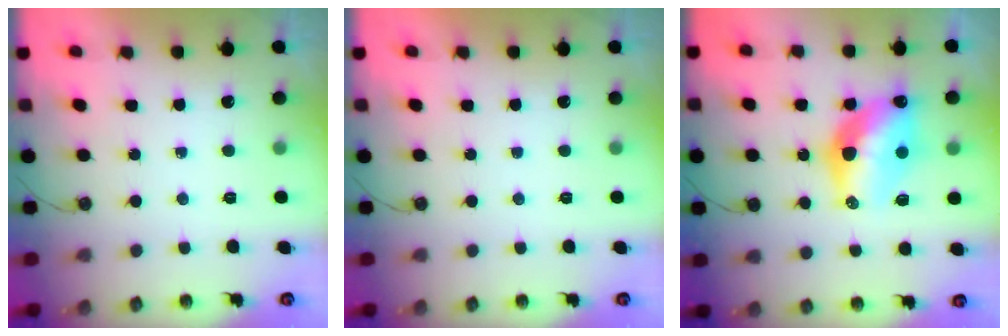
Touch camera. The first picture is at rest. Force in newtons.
{"total": 0.0}
{"total": 12.7, "press": 12.7, "slide": 1.1}